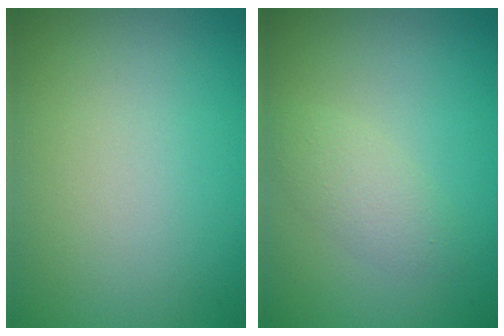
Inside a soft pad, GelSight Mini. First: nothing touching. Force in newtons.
{"total": 1.9, "press": 1.9, "slide": 0.1}